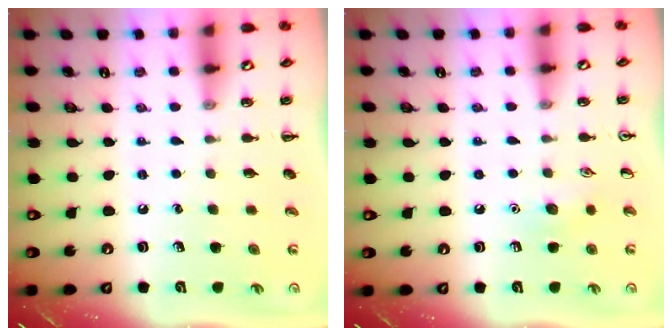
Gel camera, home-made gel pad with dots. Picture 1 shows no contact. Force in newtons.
{"total": 6.8, "press": 6.6, "slide": 1.6}